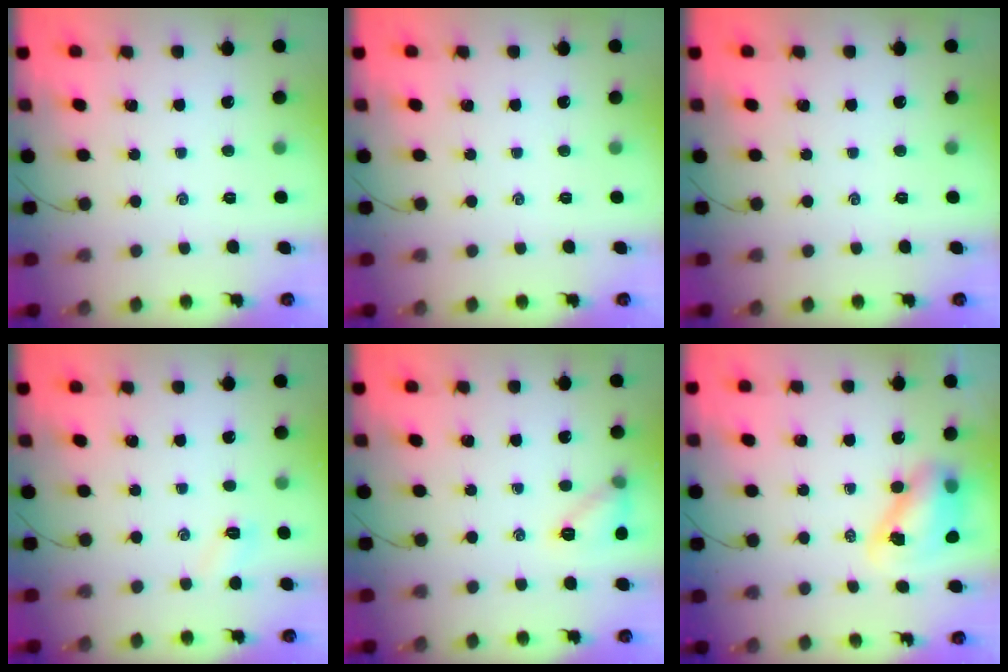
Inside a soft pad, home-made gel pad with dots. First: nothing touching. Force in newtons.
{"total": 0.0}
{"total": 0.0}
{"total": 3.2, "press": 3.1, "slide": 0.9}
{"total": 8.6, "press": 8.5, "slide": 0.8}
{"total": 8.6, "press": 8.4, "slide": 2.1}